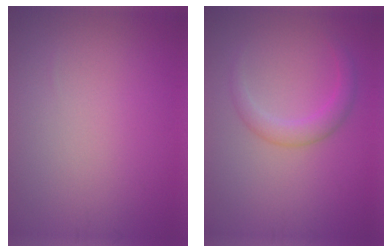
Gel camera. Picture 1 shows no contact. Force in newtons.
{"total": 2.3, "press": 2.3, "slide": 0.1}